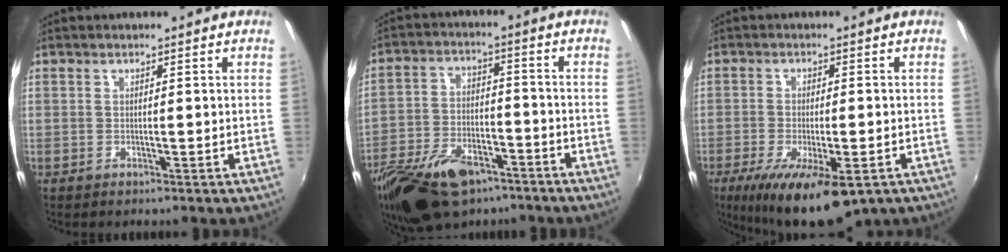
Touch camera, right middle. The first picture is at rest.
{"total": 18.4, "force": [-11.8, 9.4, 10.6], "torque": [-0.235, -0.023, -0.204]}
{"total": 14.3, "force": [-8.4, 4.9, 10.4], "torque": [-0.197, -0.045, -0.126]}